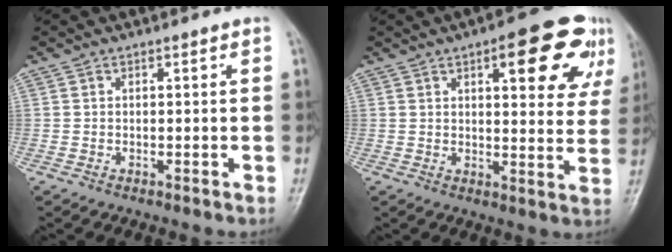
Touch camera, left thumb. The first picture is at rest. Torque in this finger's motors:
{"motor_torque": [1.70, 1.51, 1.40, -0.90, 0.04]}